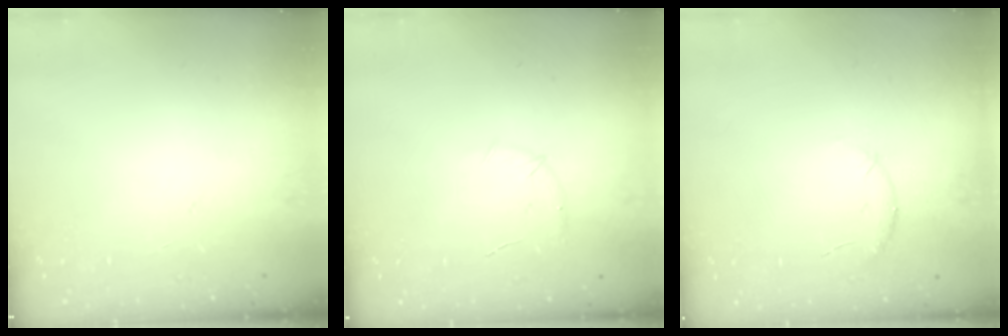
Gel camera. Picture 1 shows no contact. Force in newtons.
{"total": 5.5, "press": 5.3, "slide": 1.5}
{"total": 5.7, "press": 5.6, "slide": 1.3}